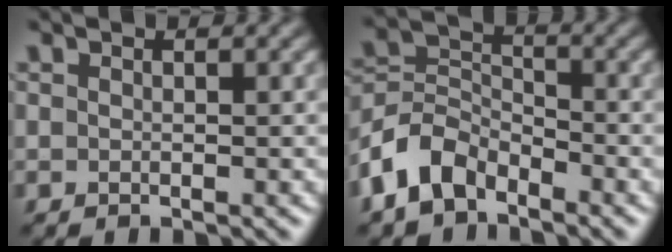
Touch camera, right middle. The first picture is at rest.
{"total": 5.3, "force": [-3.5, 3.1, 2.5], "torque": [-0.055, 0.005, -0.081]}